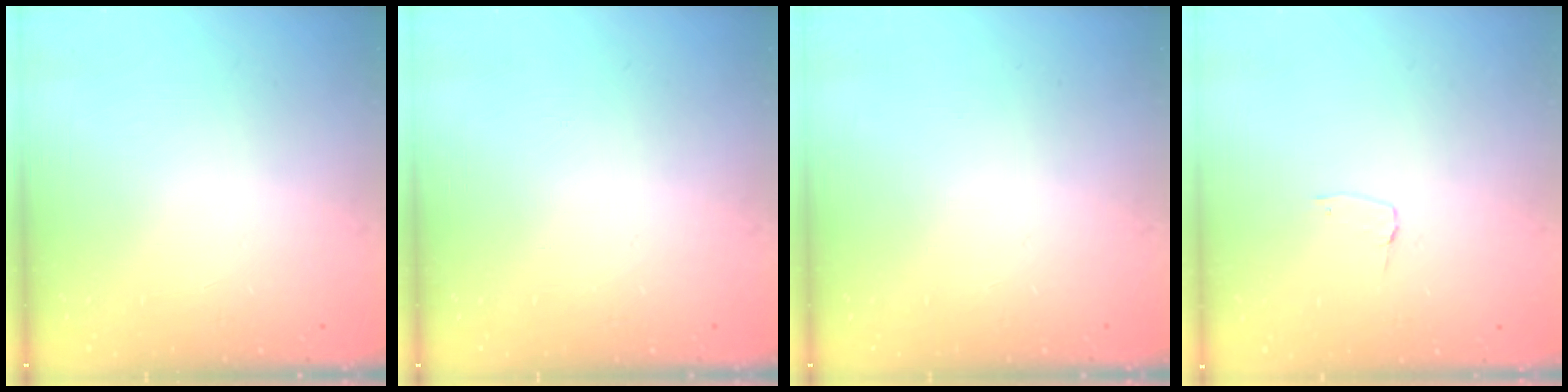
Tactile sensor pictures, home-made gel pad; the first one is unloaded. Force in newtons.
{"total": 0.0}
{"total": 0.0}
{"total": 2.7, "press": 2.7, "slide": 0.3}